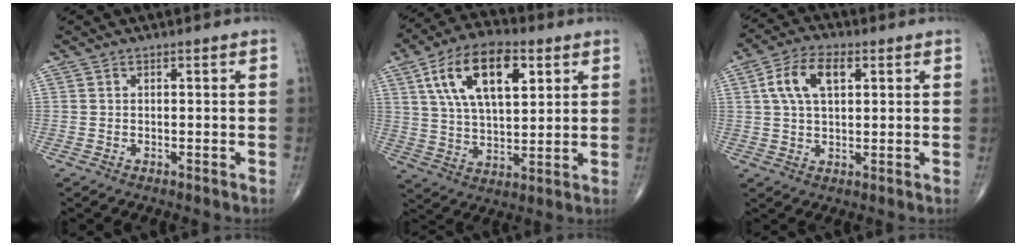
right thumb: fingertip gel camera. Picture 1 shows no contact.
{"total": 16.7, "force": [6.4, 8.3, 13.0], "torque": [-0.211, -0.008, 0.112]}
{"total": 8.7, "force": [2.6, 4.6, 6.9], "torque": [-0.128, 0.012, 0.045]}